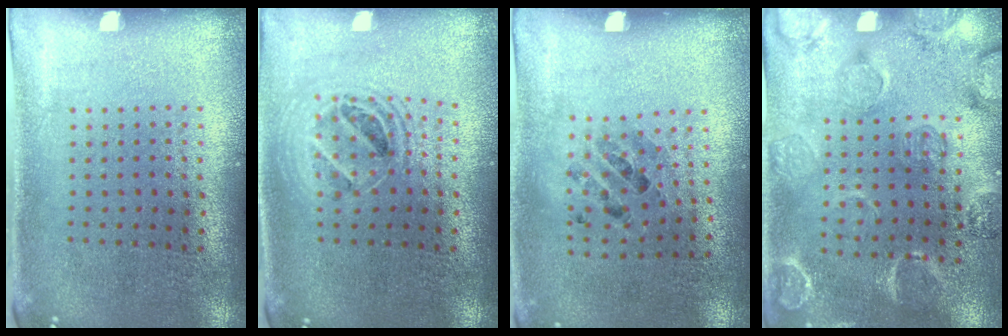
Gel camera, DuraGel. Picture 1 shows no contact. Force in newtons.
{"total": 1.4, "press": 1.2, "slide": 0.7}
{"total": 0.9, "press": 0.7, "slide": 0.5}
{"total": 2.5, "press": 2.2, "slide": 1.3}